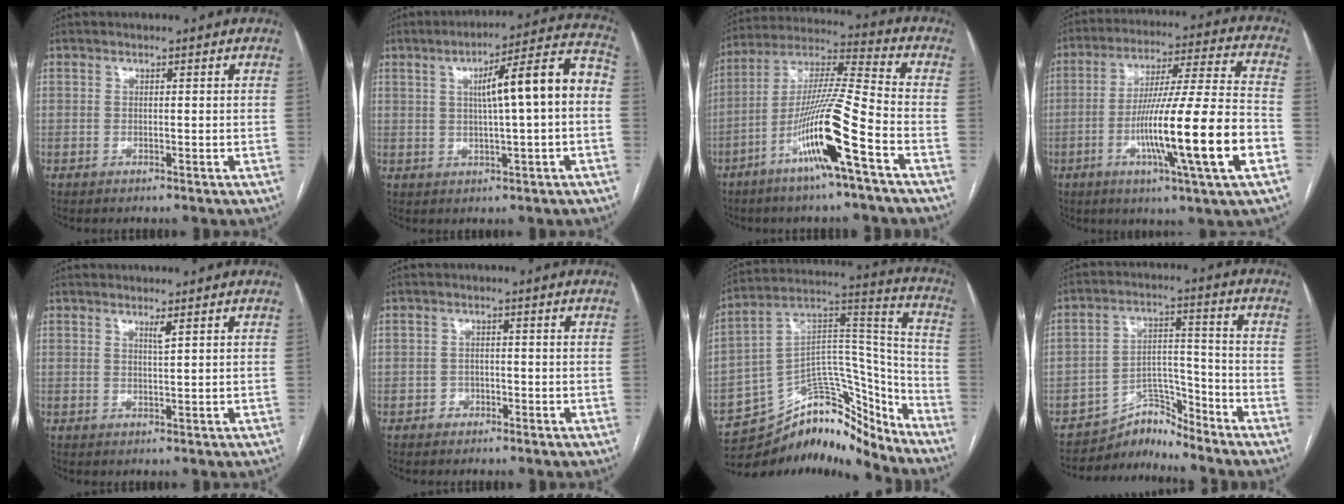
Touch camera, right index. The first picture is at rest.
{"total": 12.3, "force": [1.0, 1.2, 12.2], "torque": [-0.172, 0.035, 0.013]}
{"total": 15.1, "force": [-6.9, -0.5, 13.4], "torque": [-0.265, -0.005, -0.131]}
{"total": 19.3, "force": [-5.9, -0.5, 18.4], "torque": [-0.306, -0.010, -0.102]}
{"total": 1.3, "force": [0.8, -0.2, 1.0], "torque": [-0.022, -0.008, 0.015]}
{"total": 1.6, "force": [-0.9, 1.3, 0.2], "torque": [0.000, 0.006, -0.020]}
{"total": 17.7, "force": [-15.9, 5.8, 5.3], "torque": [-0.068, 0.084, -0.255]}
{"total": 6.0, "force": [-5.8, 1.2, -0.9], "torque": [0.026, 0.038, -0.100]}